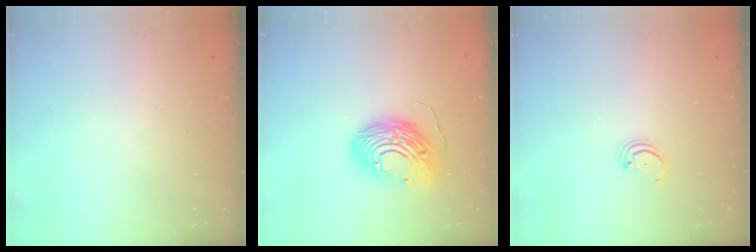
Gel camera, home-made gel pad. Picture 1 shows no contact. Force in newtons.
{"total": 14.7, "press": 14.7, "slide": 1.3}
{"total": 2.2, "press": 2.2, "slide": 0.2}